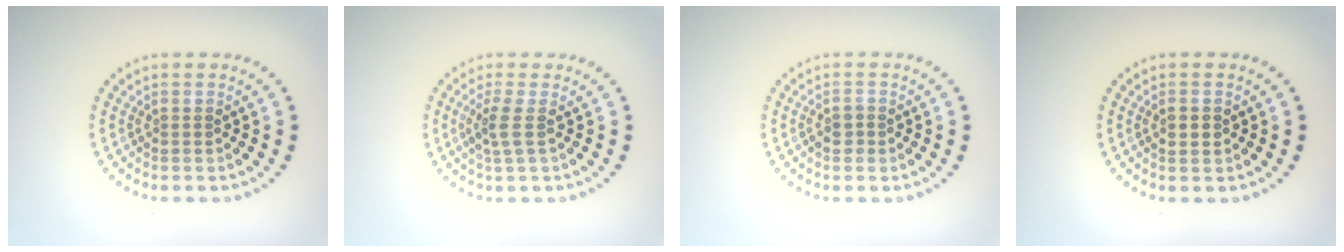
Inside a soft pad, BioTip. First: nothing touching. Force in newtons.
{"total": 1.8, "press": 1.3, "slide": 1.1}
{"total": 1.5, "press": 1.3, "slide": 0.7}
{"total": 0.9, "press": 0.9, "slide": 0.0}